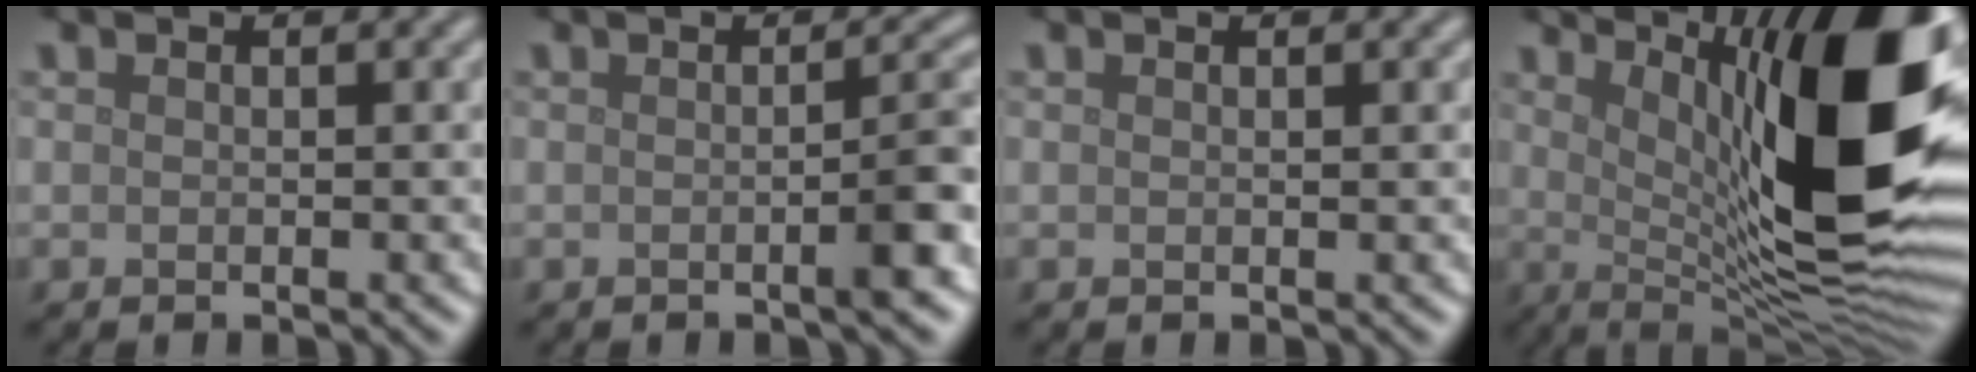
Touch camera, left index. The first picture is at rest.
{"total": 3.3, "force": [-0.7, 0.6, 3.1], "torque": [-0.037, 0.004, -0.016]}
{"total": 0.0}
{"total": 16.4, "force": [4.5, 4.9, 15.0], "torque": [-0.173, 0.004, 0.072]}